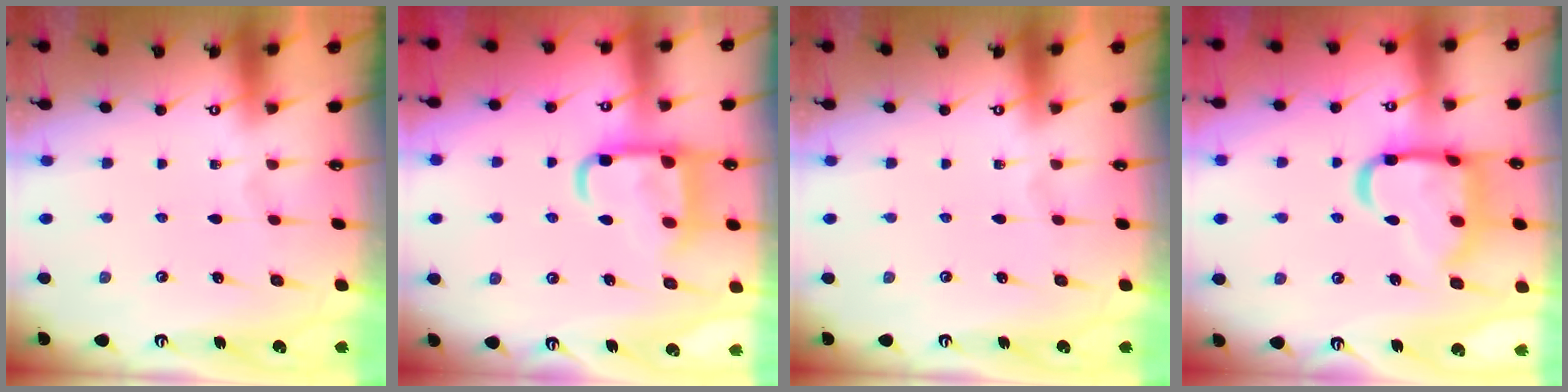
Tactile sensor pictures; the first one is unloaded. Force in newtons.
{"total": 13.2, "press": 13.2, "slide": 1.6}
{"total": 0.0}
{"total": 19.5, "press": 19.4, "slide": 1.8}